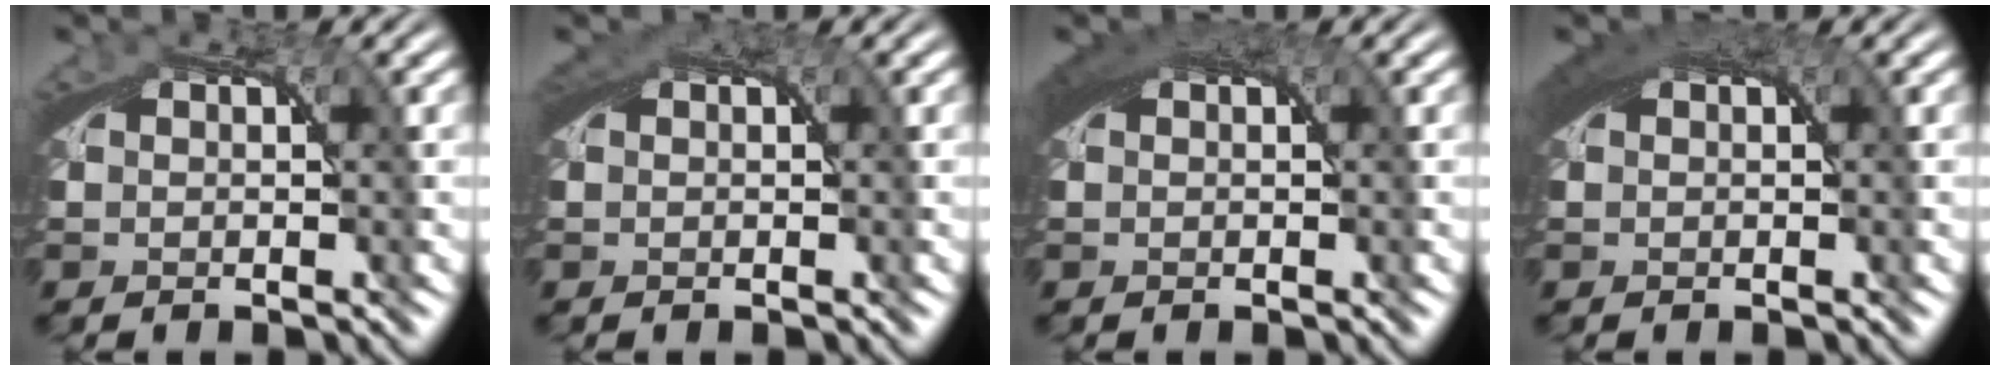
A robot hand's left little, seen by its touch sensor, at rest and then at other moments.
{"total": 1.2, "force": [0.5, 0.8, 0.8], "torque": [-0.017, -0.003, 0.007]}
{"total": 2.7, "force": [0.9, 1.3, 2.2], "torque": [-0.043, -0.003, 0.016]}
{"total": 2.8, "force": [0.9, 1.4, 2.2], "torque": [-0.045, -0.003, 0.016]}